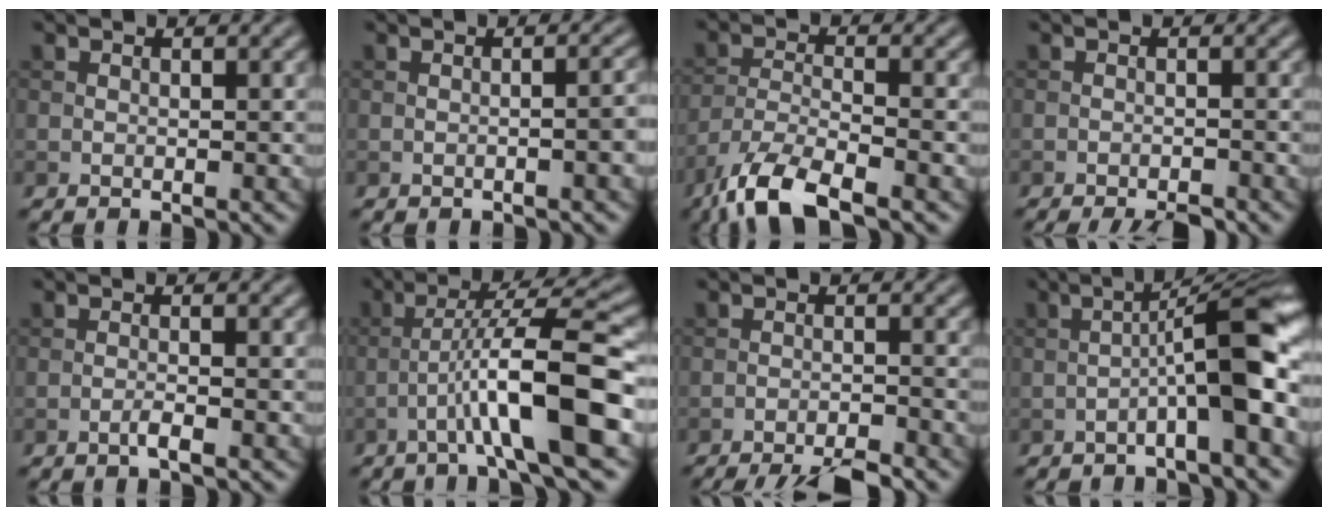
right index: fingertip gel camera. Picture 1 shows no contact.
{"total": 2.6, "force": [-0.5, 0.8, 2.4], "torque": [-0.014, 0.011, -0.009]}
{"total": 7.6, "force": [-5.5, 2.1, 4.8], "torque": [-0.094, -0.011, -0.111]}
{"total": 3.1, "force": [-2.6, 0.4, 1.8], "torque": [-0.030, 0.000, -0.043]}
{"total": 1.4, "force": [-0.7, 0.2, 1.2], "torque": [-0.020, 0.003, -0.017]}
{"total": 8.3, "force": [-2.8, 0.6, 7.7], "torque": [-0.126, 0.023, -0.047]}
{"total": 6.3, "force": [-5.4, 0.9, 3.2], "torque": [-0.052, -0.014, -0.085]}
{"total": 7.5, "force": [-2.0, 1.0, 7.2], "torque": [-0.105, 0.031, -0.038]}